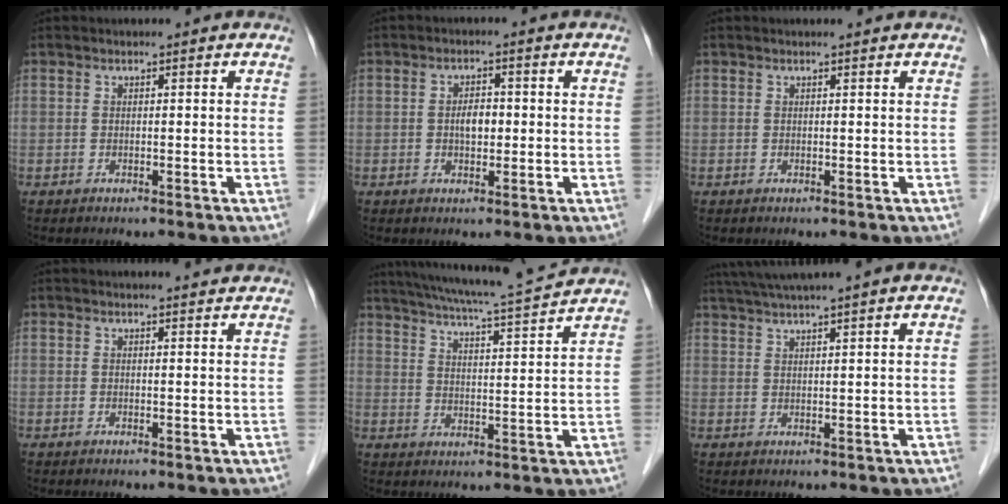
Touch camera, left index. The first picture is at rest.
{"total": 2.9, "force": [-0.1, 1.6, 2.4], "torque": [-0.045, 0.006, -0.002]}
{"total": 1.0, "force": [0.9, 0.0, 0.3], "torque": [-0.010, 0.004, 0.011]}
{"total": 2.5, "force": [2.4, 0.0, 0.5], "torque": [-0.011, 0.003, 0.026]}
{"total": 14.4, "force": [13.2, -0.8, 5.7], "torque": [-0.107, -0.006, 0.190]}
{"total": 8.9, "force": [7.5, -0.9, 4.8], "torque": [-0.083, 0.037, 0.110]}